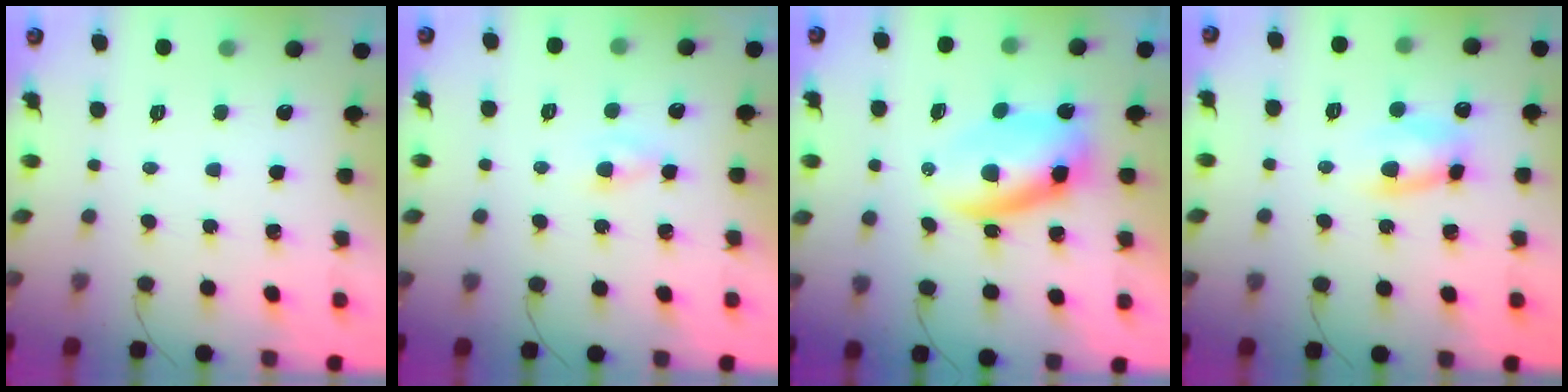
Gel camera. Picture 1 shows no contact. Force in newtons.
{"total": 1.6, "press": 1.4, "slide": 0.8}
{"total": 6.3, "press": 6.2, "slide": 1.0}
{"total": 6.3, "press": 6.3, "slide": 0.2}